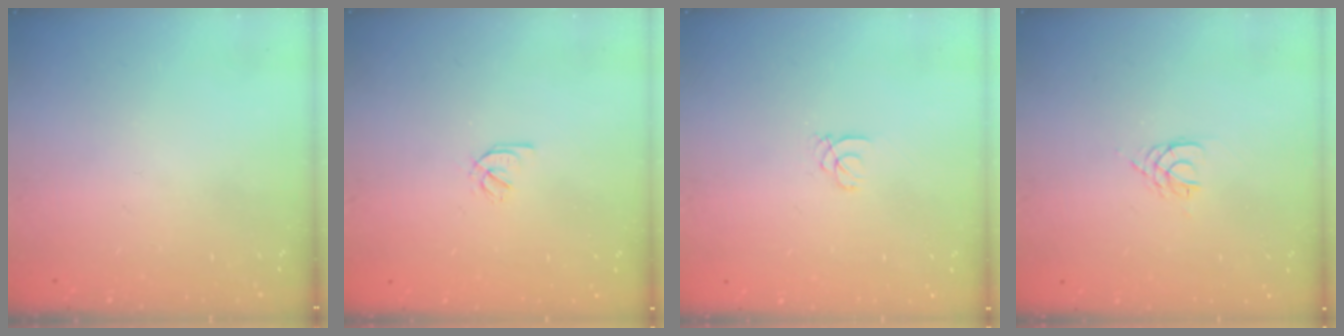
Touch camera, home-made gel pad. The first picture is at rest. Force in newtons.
{"total": 2.1, "press": 1.9, "slide": 0.8}
{"total": 1.0, "press": 1.0, "slide": 0.1}
{"total": 2.4, "press": 2.3, "slide": 0.4}